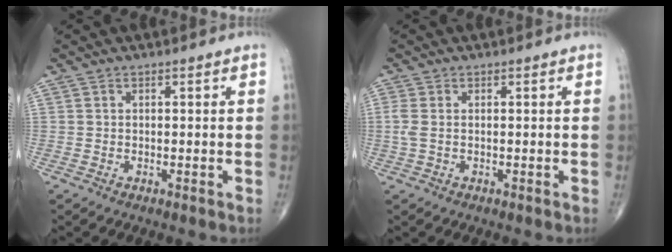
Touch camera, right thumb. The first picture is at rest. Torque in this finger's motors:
{"motor_torque": [-0.24, -0.23, 0.35, 0.11, -0.06]}